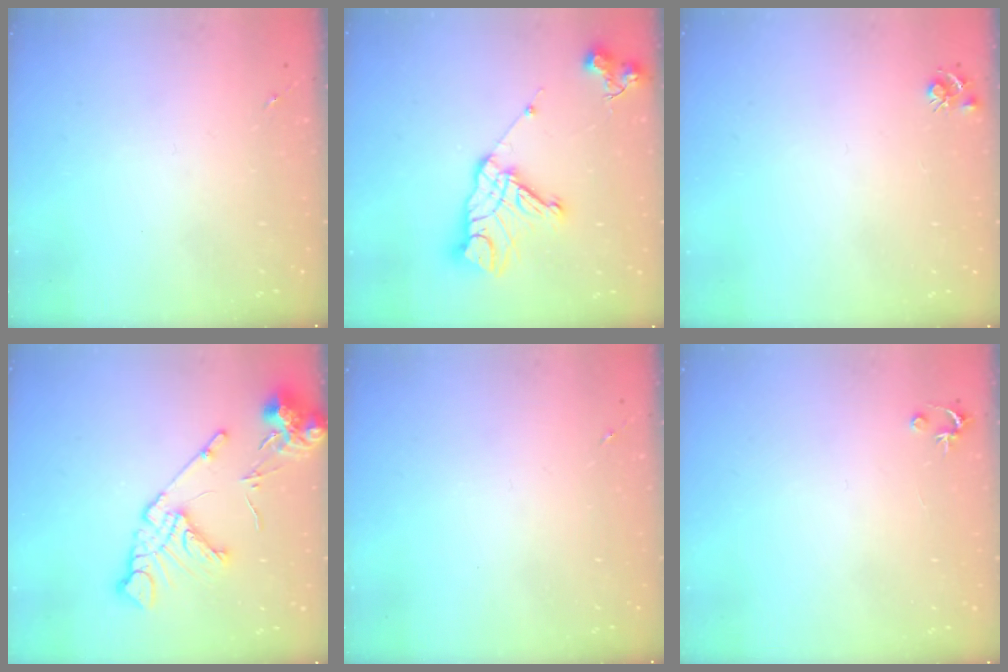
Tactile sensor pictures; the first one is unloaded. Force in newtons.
{"total": 15.6, "press": 15.6, "slide": 1.2}
{"total": 4.8, "press": 4.7, "slide": 0.7}
{"total": 15.5, "press": 15.4, "slide": 2.0}
{"total": 0.0}
{"total": 2.5, "press": 2.5, "slide": 0.2}